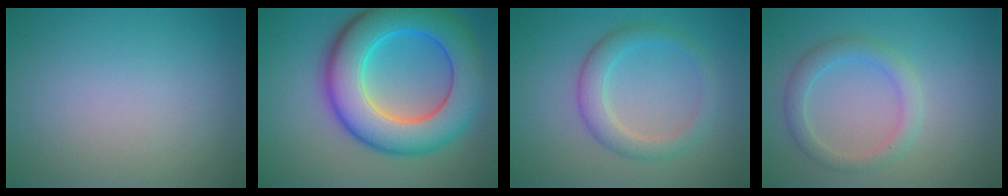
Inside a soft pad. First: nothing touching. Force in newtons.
{"total": 11.0, "press": 11.0, "slide": 0.2}
{"total": 2.2, "press": 2.2, "slide": 0.2}
{"total": 2.6, "press": 2.6, "slide": 0.2}